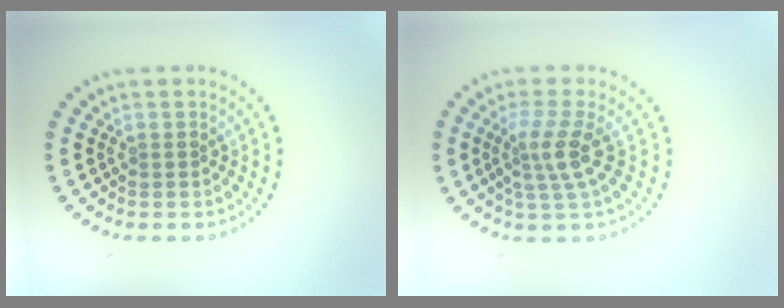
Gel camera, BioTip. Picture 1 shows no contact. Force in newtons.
{"total": 2.9, "press": 2.2, "slide": 1.9}